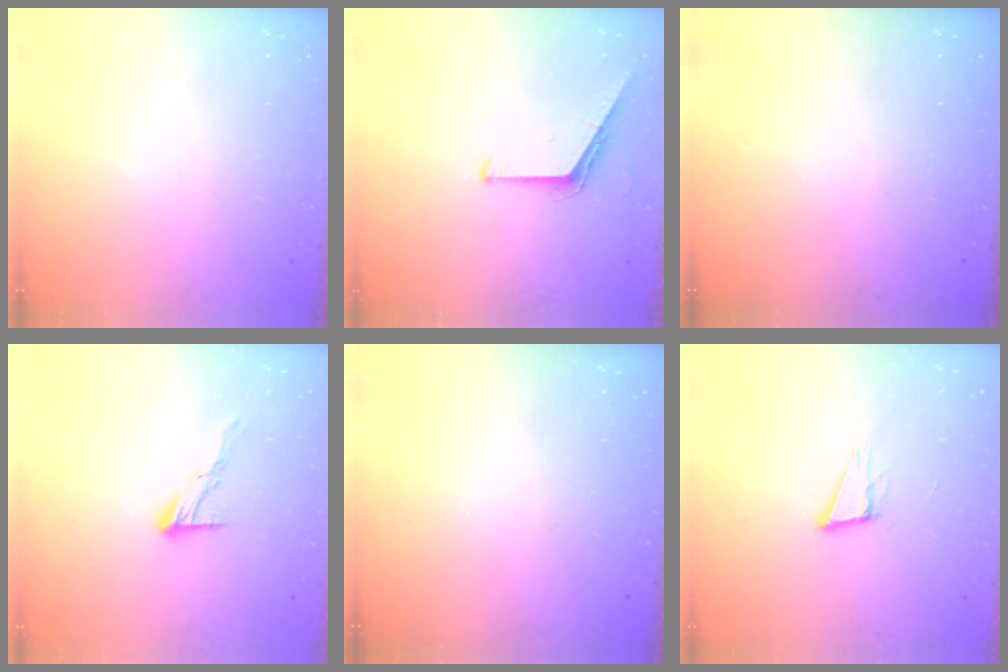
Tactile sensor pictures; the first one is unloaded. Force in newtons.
{"total": 5.3, "press": 5.3, "slide": 0.5}
{"total": 0.0}
{"total": 8.7, "press": 8.7, "slide": 0.7}
{"total": 0.0}
{"total": 7.7, "press": 7.0, "slide": 3.2}